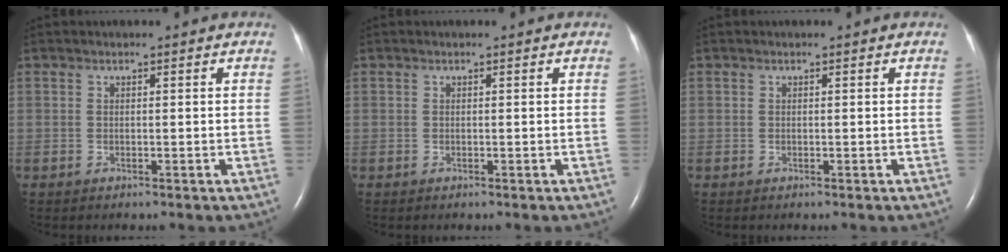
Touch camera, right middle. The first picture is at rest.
{"total": 0.0}
{"total": 0.0}